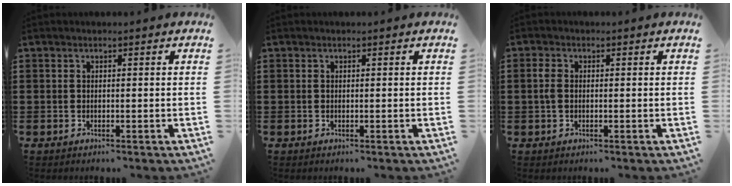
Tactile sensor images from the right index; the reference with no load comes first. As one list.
[{"total": 0.0}, {"total": 2.1, "force": [0.0, 1.3, 1.7], "torque": [-0.050, 0.001, -0.005]}]